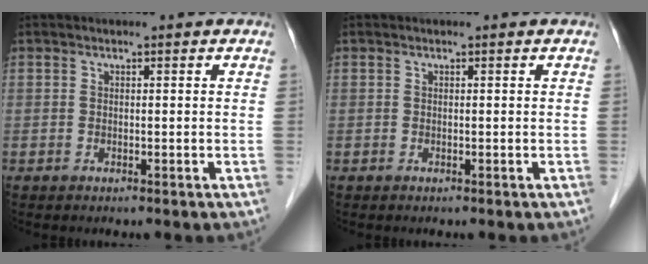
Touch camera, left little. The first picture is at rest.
{"total": 0.0}